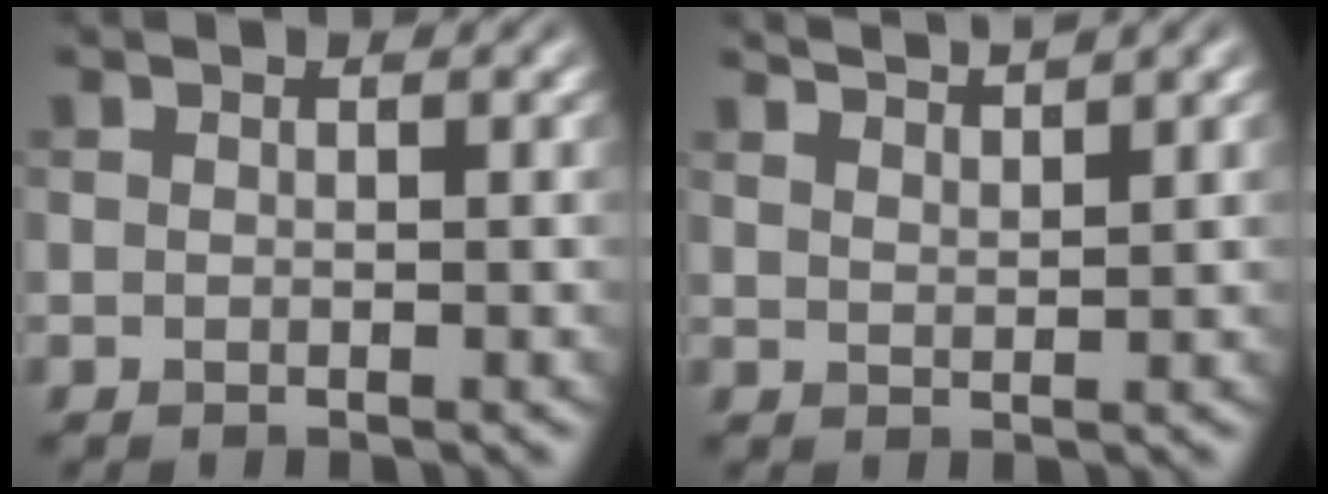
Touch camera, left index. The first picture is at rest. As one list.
[{"total": 3.6, "force": [3.2, 0.5, 1.6], "torque": [-0.008, 0.010, 0.041]}]